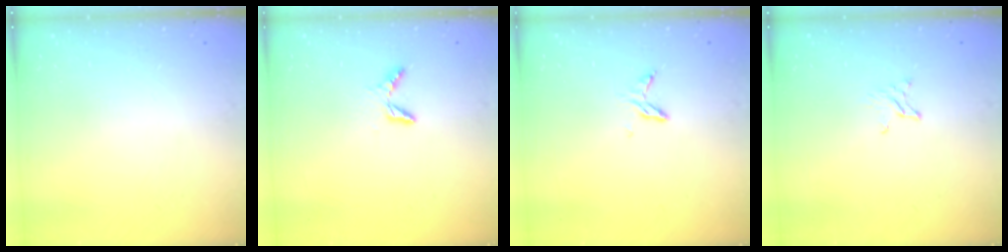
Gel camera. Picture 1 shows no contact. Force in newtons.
{"total": 4.6, "press": 4.6, "slide": 0.5}
{"total": 5.4, "press": 5.4, "slide": 0.5}
{"total": 1.9, "press": 1.9, "slide": 0.3}